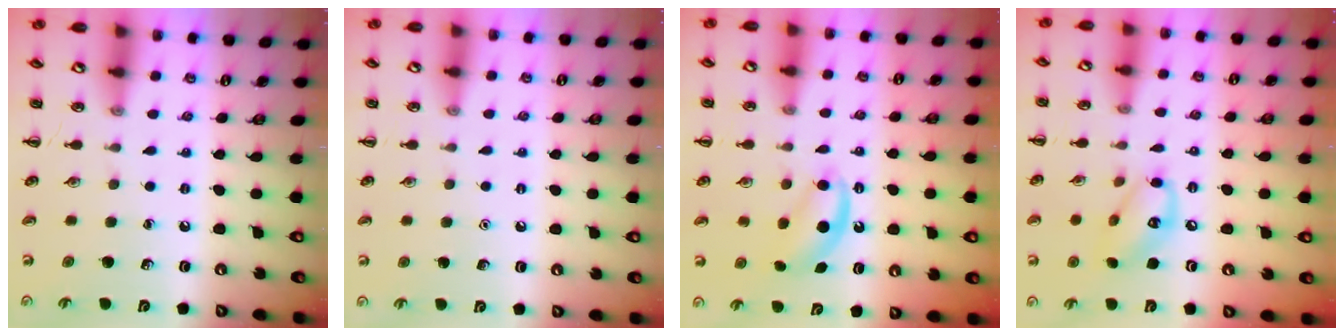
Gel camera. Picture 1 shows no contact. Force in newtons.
{"total": 1.6, "press": 1.6, "slide": 0.1}
{"total": 5.3, "press": 5.0, "slide": 1.6}
{"total": 10.6, "press": 10.5, "slide": 1.8}